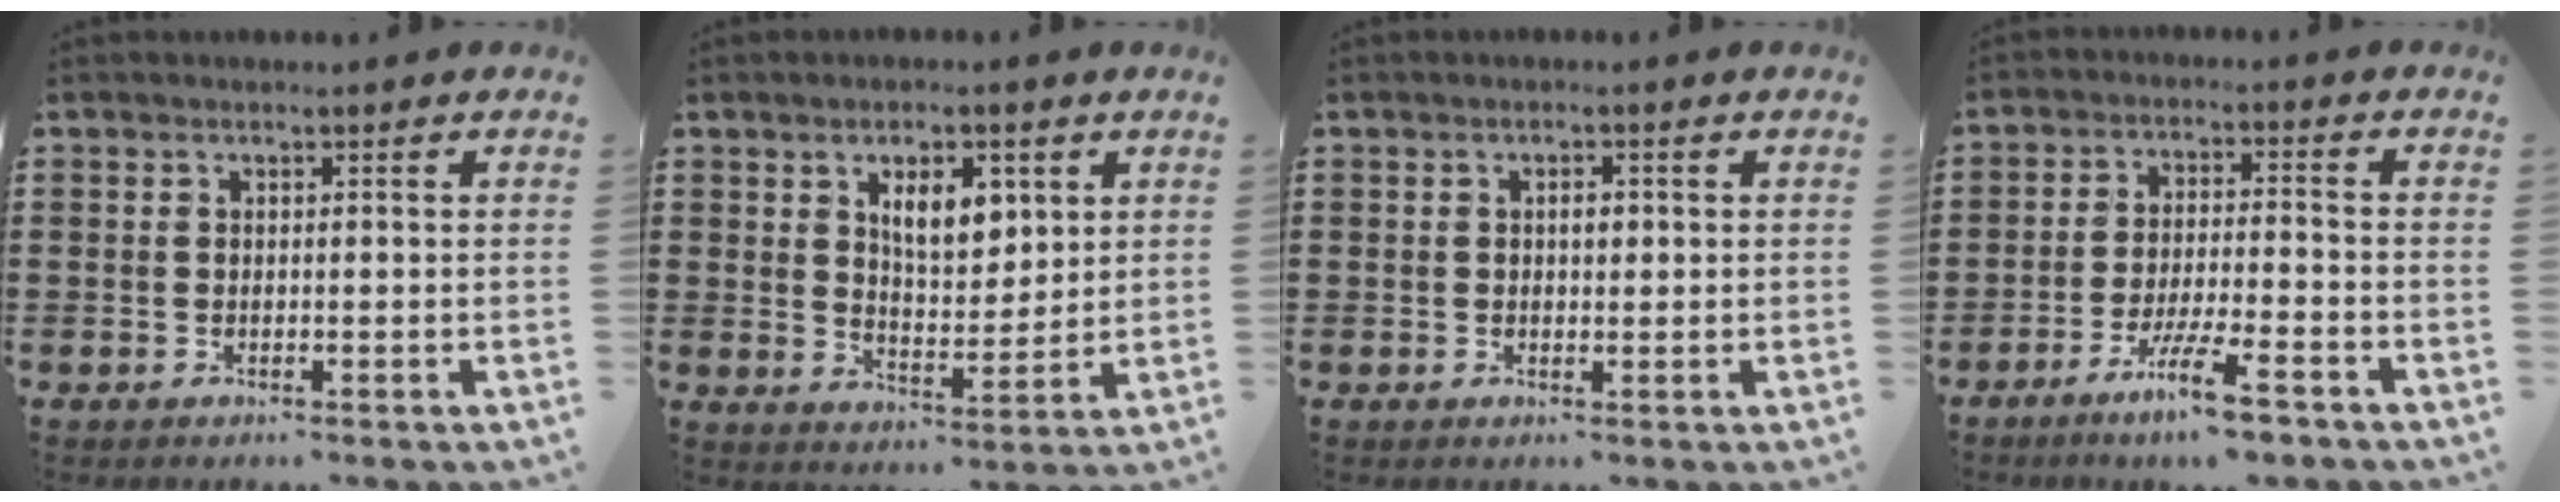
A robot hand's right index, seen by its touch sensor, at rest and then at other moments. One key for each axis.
{"total": 6.9, "fx": 2.9, "fy": 3.4, "fz": 5.3, "tx": -0.090, "ty": 0.003, "tz": 0.044}
{"total": 1.6, "fx": 0.2, "fy": 0.7, "fz": 1.4, "tx": -0.028, "ty": 0.005, "tz": 0.002}
{"total": 8.4, "fx": -5.7, "fy": 0.7, "fz": 6.1, "tx": -0.116, "ty": -0.002, "tz": -0.107}